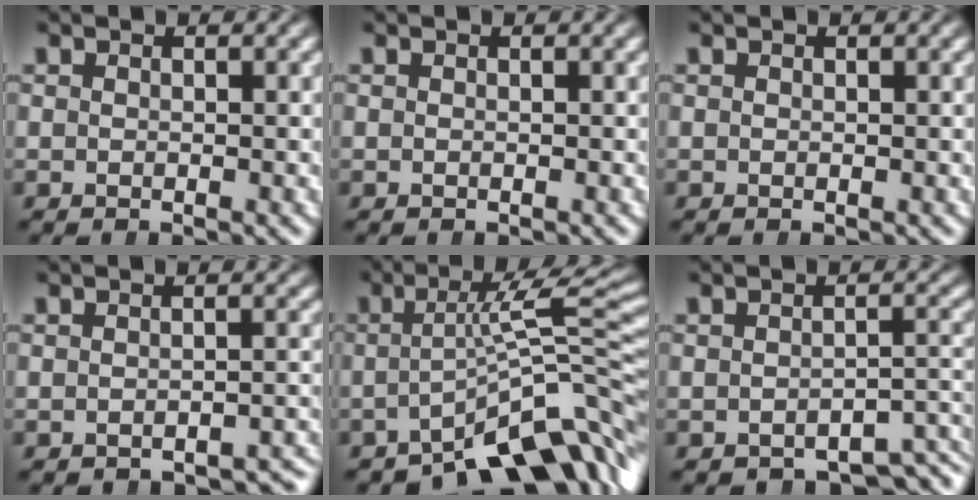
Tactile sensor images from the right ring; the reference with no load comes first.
{"total": 0.0}
{"total": 0.0}
{"total": 3.0, "force": [-2.9, 0.4, 0.4], "torque": [0.002, -0.006, -0.043]}
{"total": 11.4, "force": [-4.7, 3.5, 9.7], "torque": [-0.122, -0.016, -0.052]}
{"total": 5.5, "force": [-4.8, 1.6, 2.3], "torque": [-0.003, -0.007, -0.069]}